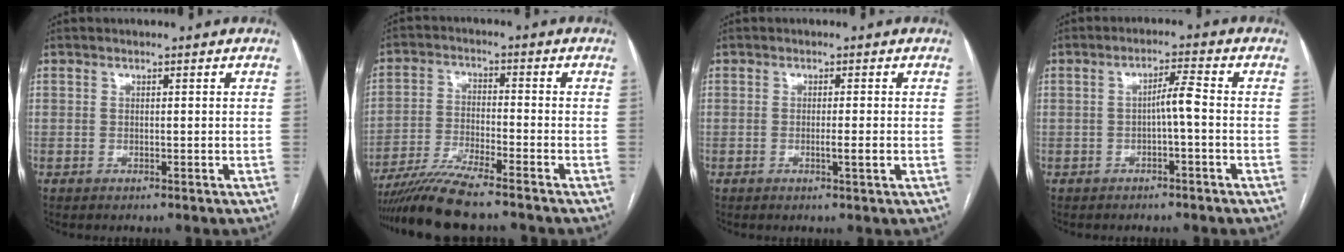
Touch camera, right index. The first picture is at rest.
{"total": 10.2, "force": [-8.6, 0.0, 5.4], "torque": [-0.097, -0.025, -0.153]}
{"total": 1.9, "force": [-0.5, -0.2, 1.9], "torque": [-0.033, -0.004, -0.008]}
{"total": 3.3, "force": [-0.7, 0.0, 3.2], "torque": [-0.053, 0.009, -0.010]}